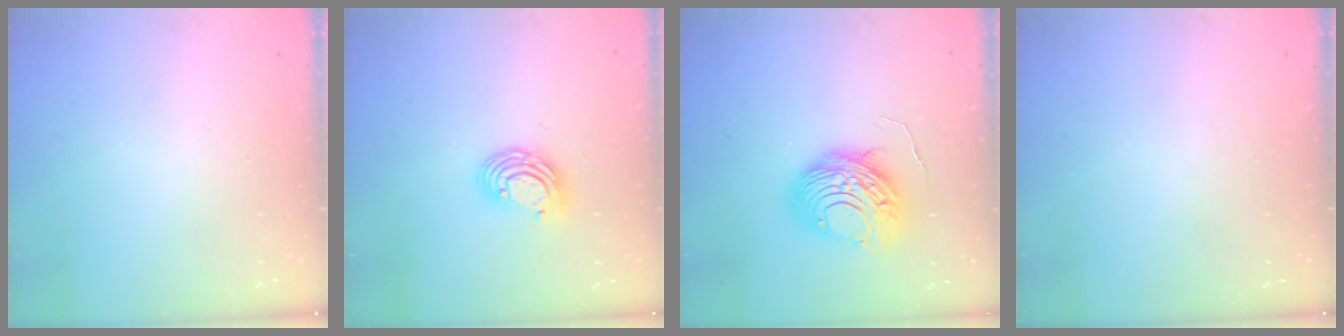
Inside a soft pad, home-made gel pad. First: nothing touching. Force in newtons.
{"total": 8.8, "press": 8.7, "slide": 1.5}
{"total": 11.3, "press": 11.3, "slide": 1.2}
{"total": 0.0}